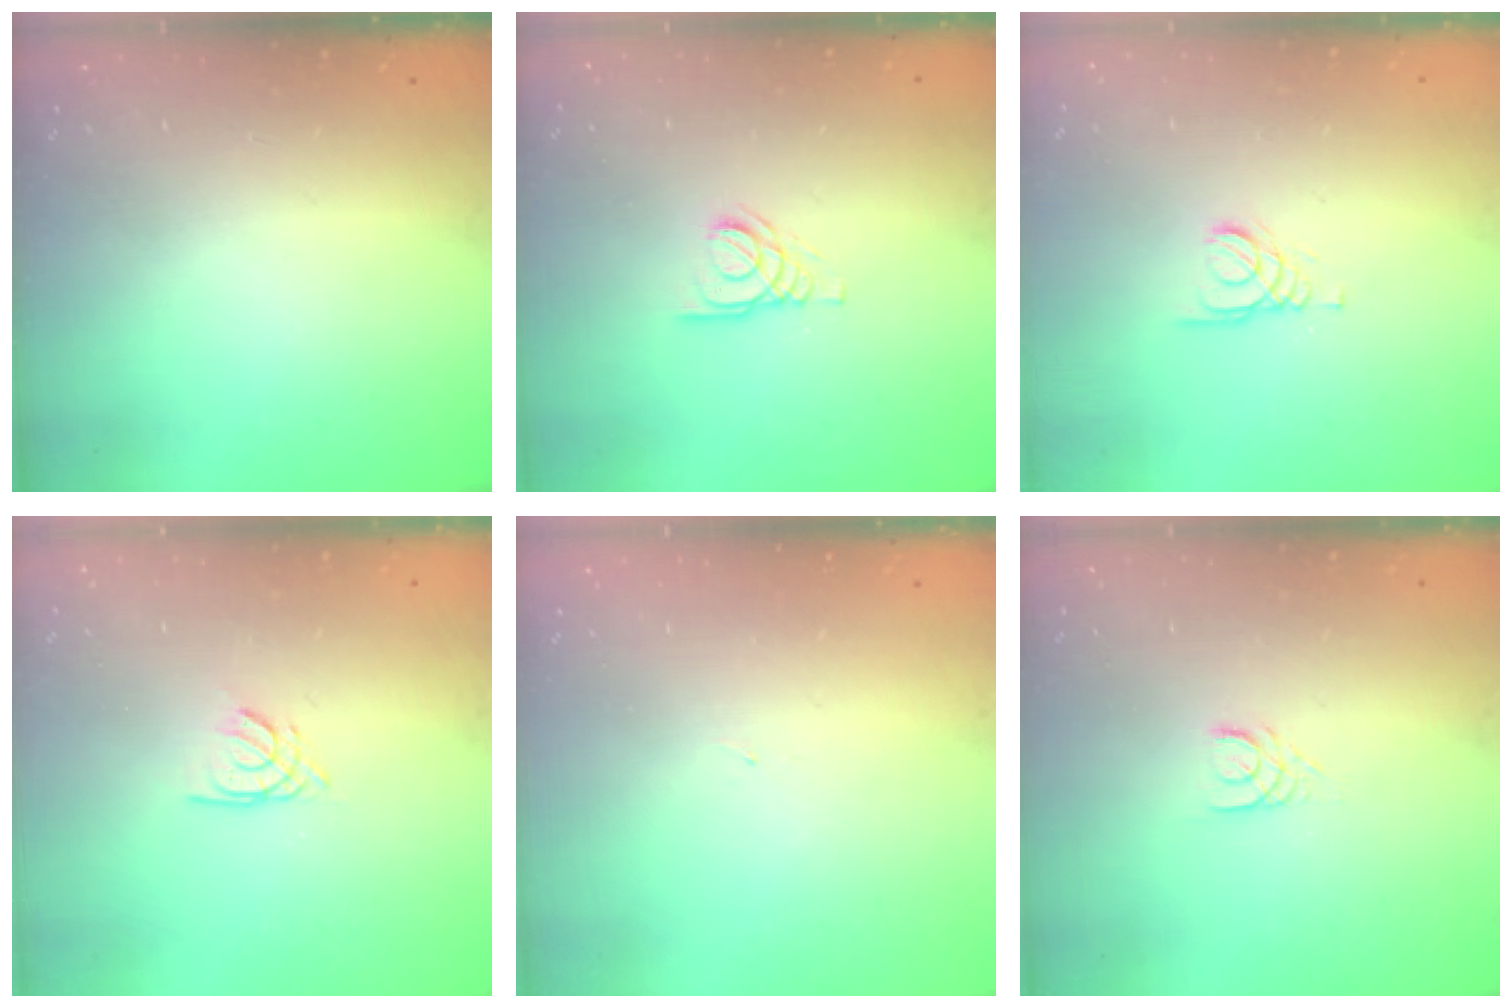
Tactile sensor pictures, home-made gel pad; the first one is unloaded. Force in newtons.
{"total": 2.8, "press": 2.8, "slide": 0.3}
{"total": 1.8, "press": 1.8, "slide": 0.2}
{"total": 2.2, "press": 2.2, "slide": 0.0}
{"total": 0.8, "press": 0.8, "slide": 0.1}
{"total": 3.1, "press": 3.1, "slide": 0.3}